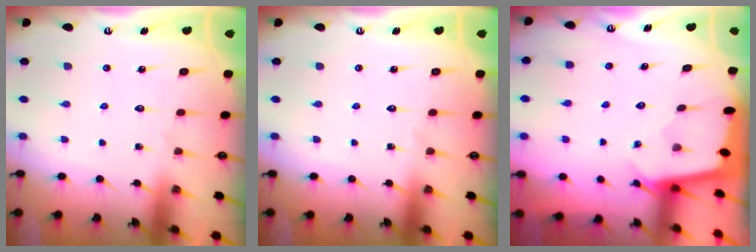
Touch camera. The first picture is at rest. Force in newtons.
{"total": 0.0}
{"total": 1.8, "press": 1.8, "slide": 0.2}